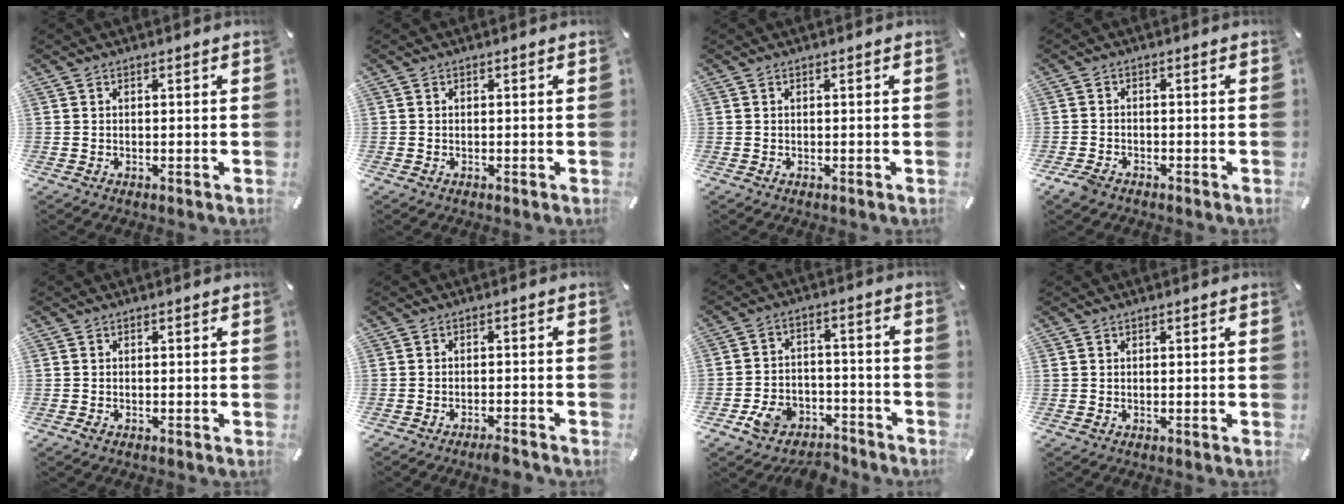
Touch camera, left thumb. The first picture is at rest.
{"total": 0.0}
{"total": 0.0}
{"total": 3.0, "force": [-2.3, 1.6, 1.2], "torque": [-0.039, 0.006, -0.051]}
{"total": 0.7, "force": [-0.4, 0.5, 0.2], "torque": [-0.003, 0.001, -0.009]}
{"total": 2.9, "force": [-2.5, 0.4, 1.4], "torque": [-0.022, 0.012, -0.046]}
{"total": 8.3, "force": [-5.8, 5.4, 2.5], "torque": [-0.038, 0.048, -0.101]}
{"total": 0.0}